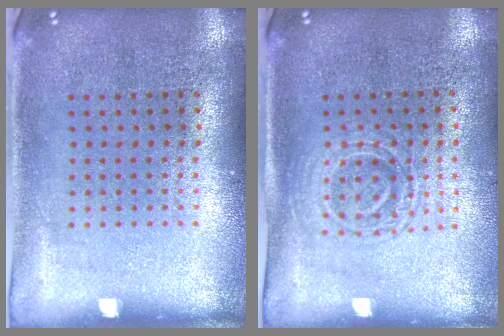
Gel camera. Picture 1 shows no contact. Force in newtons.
{"total": 1.5, "press": 1.4, "slide": 0.6}